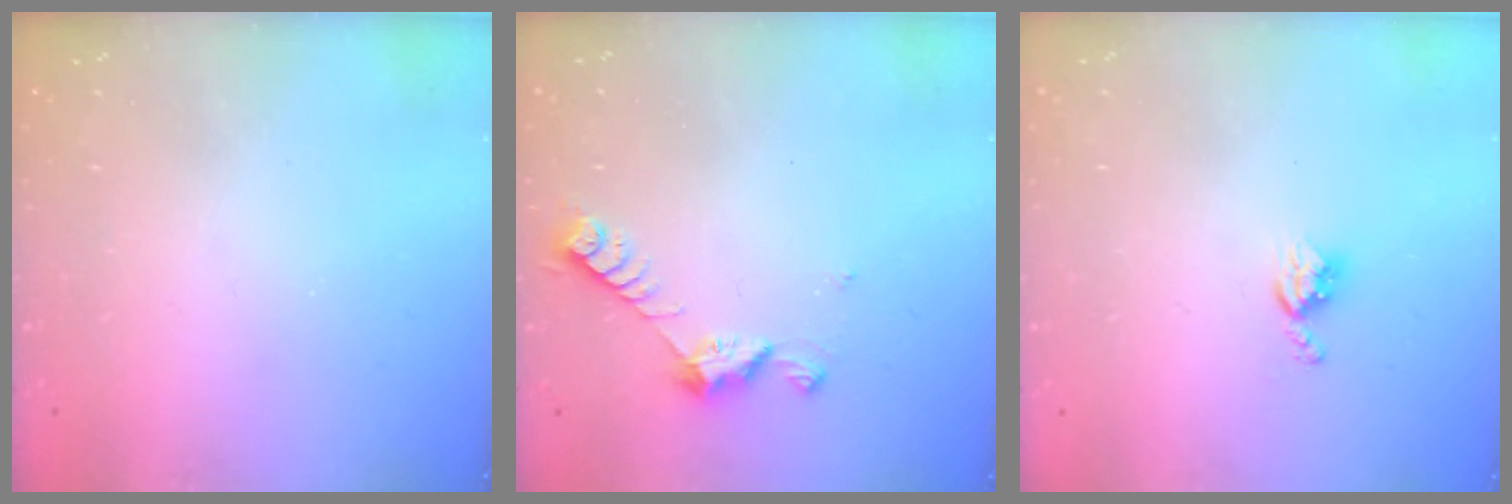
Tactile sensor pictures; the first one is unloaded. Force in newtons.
{"total": 7.2, "press": 7.2, "slide": 0.5}
{"total": 5.1, "press": 5.1, "slide": 0.7}